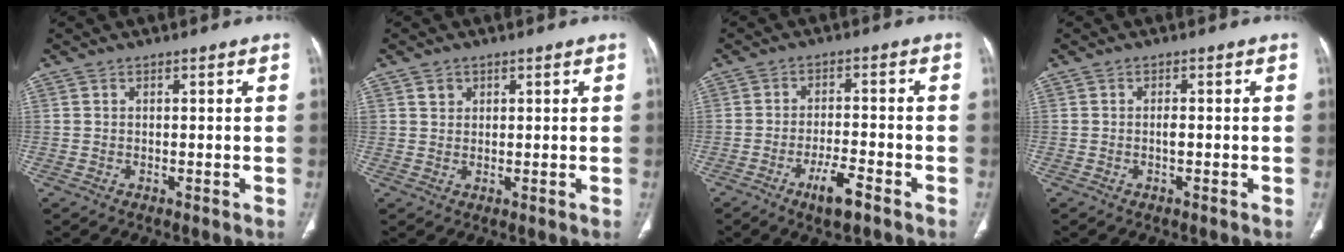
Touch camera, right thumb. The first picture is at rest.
{"total": 1.7, "force": [0.9, 1.4, 0.5], "torque": [0.004, -0.005, 0.015]}
{"total": 6.0, "force": [-3.7, 1.5, 4.5], "torque": [-0.081, 0.019, -0.060]}
{"total": 1.2, "force": [-0.3, 0.4, 1.1], "torque": [-0.020, 0.003, -0.004]}